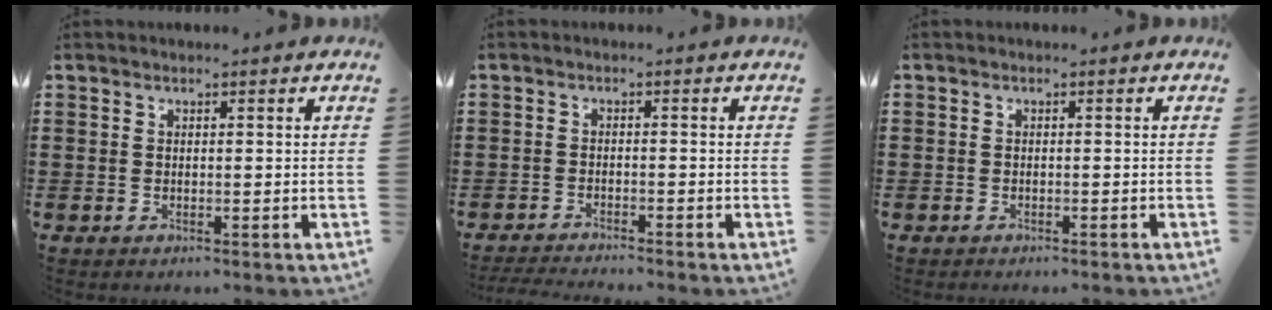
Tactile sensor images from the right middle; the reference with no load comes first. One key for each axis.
{"total": 2.4, "fx": -2.3, "fy": -0.1, "fz": 0.5, "tx": -0.016, "ty": -0.003, "tz": -0.050}
{"total": 0.8, "fx": -0.7, "fy": 0.4, "fz": -0.1, "tx": 0.001, "ty": 0.003, "tz": -0.017}